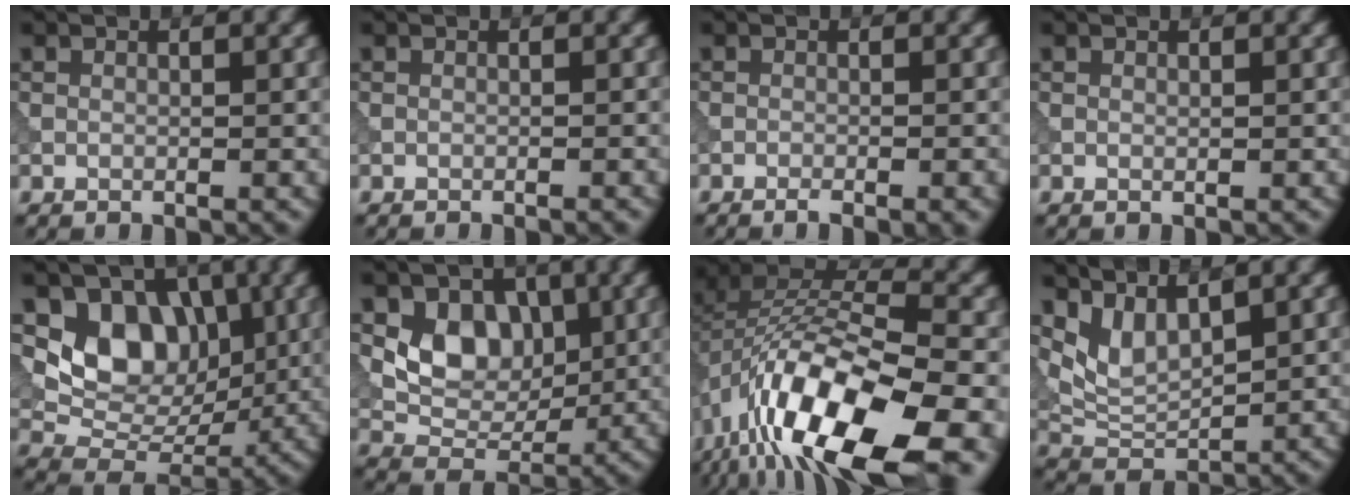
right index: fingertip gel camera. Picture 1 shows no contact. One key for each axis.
{"total": 0.6, "fx": -0.3, "fy": 0.2, "fz": 0.5, "tx": -0.005, "ty": -0.003, "tz": -0.006}
{"total": 2.3, "fx": -1.2, "fy": 0.7, "fz": 1.9, "tx": -0.022, "ty": 0.000, "tz": -0.020}
{"total": 0.0}
{"total": 7.2, "fx": 1.9, "fy": 5.8, "fz": 3.9, "tx": -0.056, "ty": -0.013, "tz": 0.034}
{"total": 5.4, "fx": 1.3, "fy": 4.3, "fz": 2.9, "tx": -0.046, "ty": -0.005, "tz": 0.022}
{"total": 17.5, "fx": -8.1, "fy": 8.3, "fz": 13.2, "tx": -0.237, "ty": -0.002, "tz": -0.133}
{"total": 3.7, "fx": 2.3, "fy": 1.9, "fz": 2.2, "tx": -0.055, "ty": -0.011, "tz": 0.052}